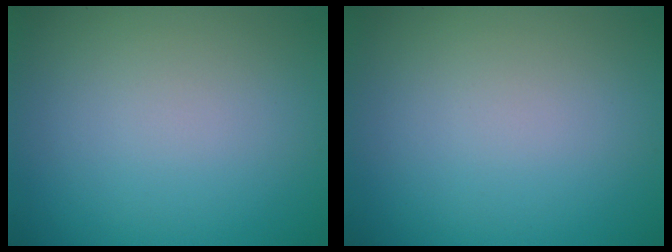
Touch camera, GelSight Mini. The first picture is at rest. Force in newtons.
{"total": 0.0}